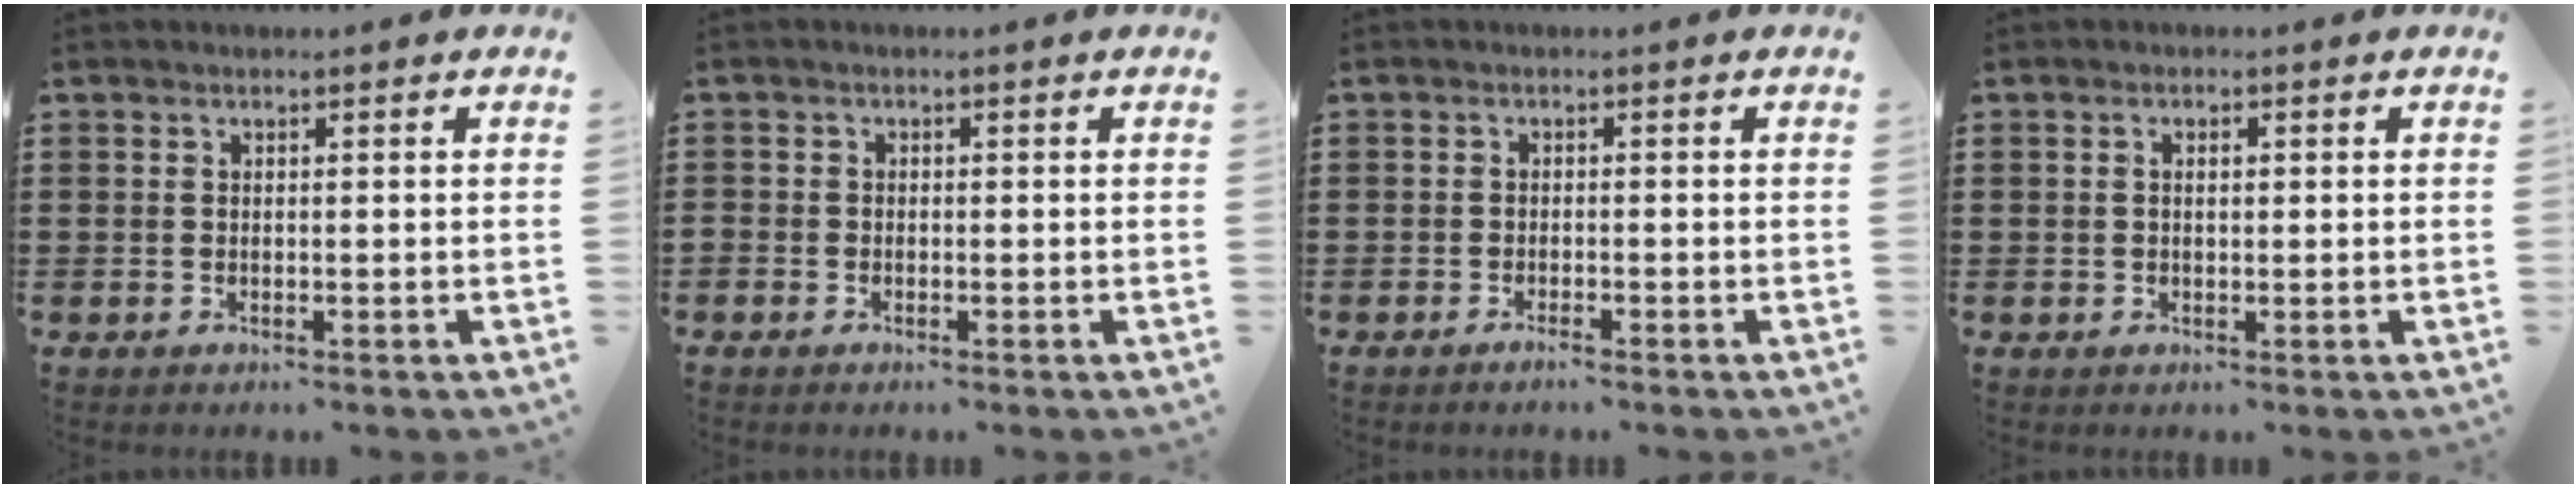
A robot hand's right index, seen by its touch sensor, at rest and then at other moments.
{"total": 0.8, "force": [-0.6, 0.5, 0.1], "torque": [-0.003, 0.002, -0.012]}
{"total": 1.0, "force": [-0.9, 0.0, 0.5], "torque": [-0.009, -0.004, -0.016]}
{"total": 1.4, "force": [0.1, 0.5, 1.3], "torque": [-0.024, 0.005, -0.001]}